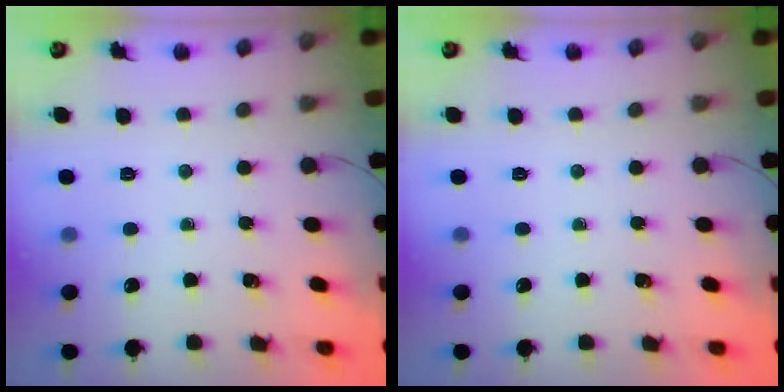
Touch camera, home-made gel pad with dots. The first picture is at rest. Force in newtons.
{"total": 0.0}